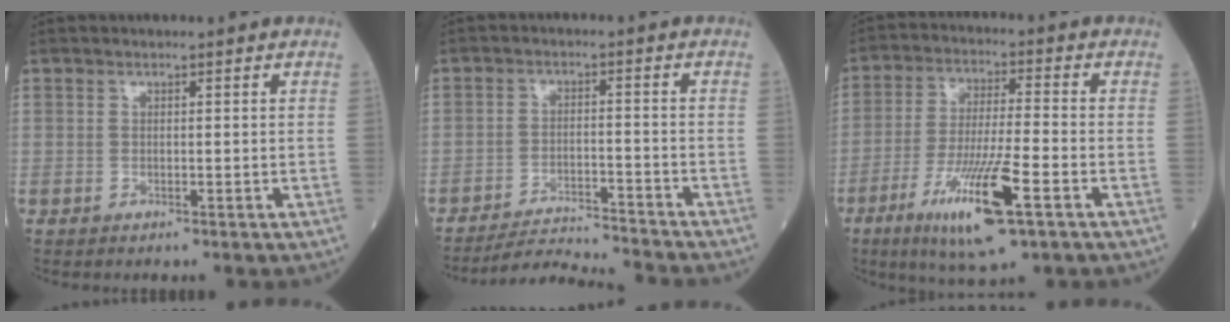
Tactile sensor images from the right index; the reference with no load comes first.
{"total": 9.0, "force": [-8.8, -1.4, 0.7], "torque": [-0.012, -0.006, -0.147]}
{"total": 13.2, "force": [-6.0, 1.2, 11.7], "torque": [-0.224, -0.027, -0.104]}